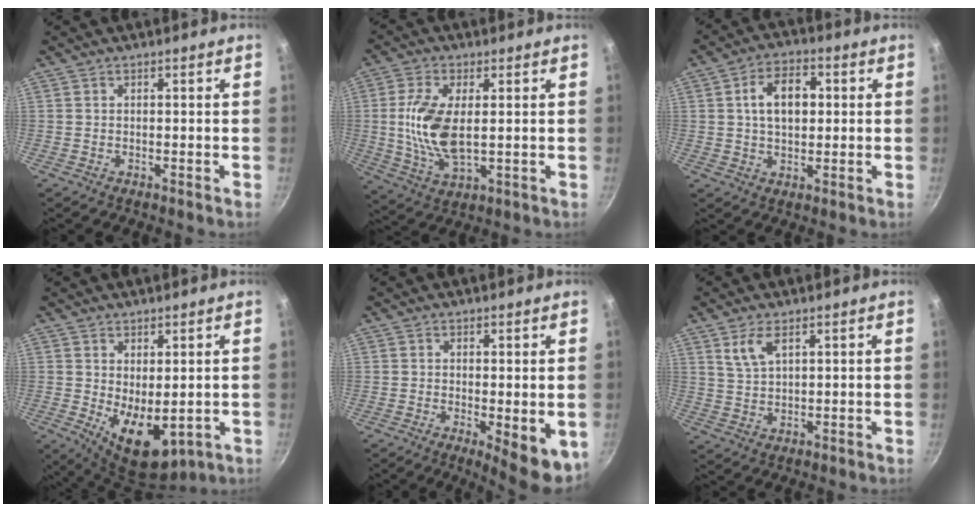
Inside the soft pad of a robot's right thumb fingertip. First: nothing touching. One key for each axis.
{"total": 11.9, "fx": 0.7, "fy": 5.6, "fz": 10.5, "tx": -0.220, "ty": -0.013, "tz": 0.021}
{"total": 9.0, "fx": 1.5, "fy": 5.6, "fz": 6.8, "tx": -0.100, "ty": 0.011, "tz": 0.023}
{"total": 10.3, "fx": -1.3, "fy": 5.2, "fz": 8.8, "tx": -0.125, "ty": -0.014, "tz": 0.008}
{"total": 7.7, "fx": -2.2, "fy": 2.4, "fz": 7.0, "tx": -0.091, "ty": -0.021, "tz": -0.027}
{"total": 4.4, "fx": 2.4, "fy": 1.9, "fz": 3.1, "tx": -0.061, "ty": -0.010, "tz": 0.054}